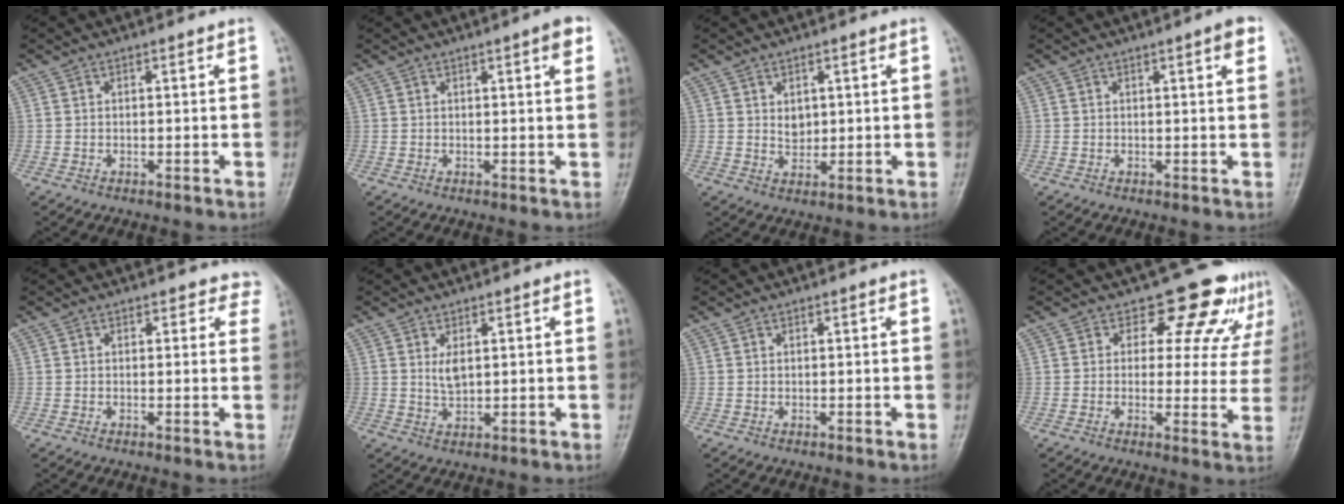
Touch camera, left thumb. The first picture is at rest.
{"total": 2.8, "force": [1.4, 0.2, 2.4], "torque": [-0.025, -0.004, 0.020]}
{"total": 2.7, "force": [0.9, 2.0, 1.5], "torque": [-0.011, -0.010, 0.024]}
{"total": 2.5, "force": [1.2, 0.2, 2.2], "torque": [-0.022, -0.003, 0.017]}
{"total": 3.7, "force": [3.2, 1.8, 0.1], "torque": [0.037, -0.015, 0.014]}
{"total": 3.2, "force": [1.2, 1.6, 2.5], "torque": [-0.038, -0.015, 0.030]}
{"total": 0.0}
{"total": 12.2, "force": [9.6, 6.4, 3.8], "torque": [0.012, -0.055, 0.095]}